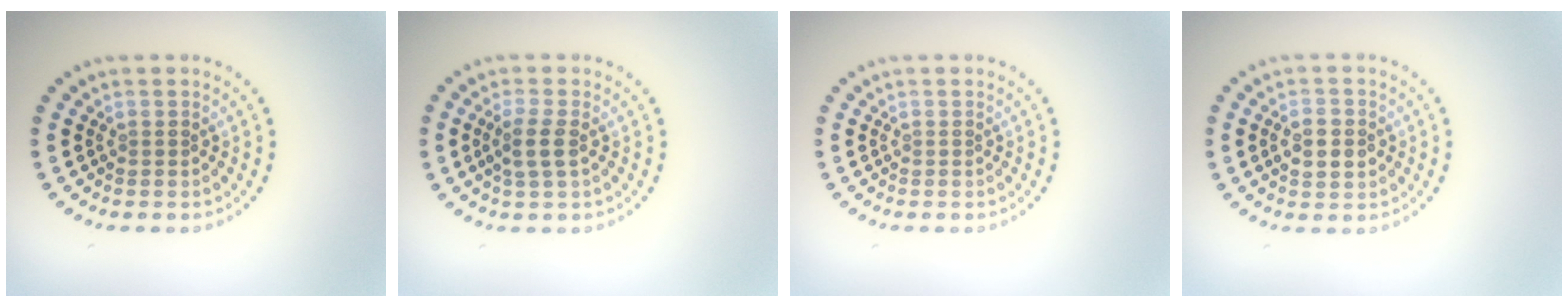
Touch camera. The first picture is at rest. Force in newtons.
{"total": 2.3, "press": 2.1, "slide": 0.8}
{"total": 0.0}
{"total": 2.9, "press": 2.9, "slide": 0.1}